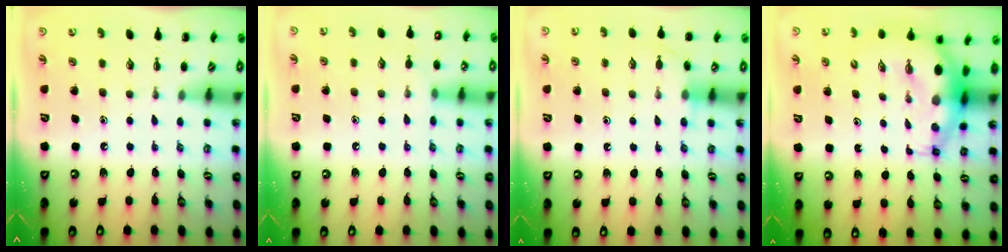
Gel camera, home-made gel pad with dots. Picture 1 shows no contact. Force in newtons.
{"total": 7.8, "press": 7.5, "slide": 2.1}
{"total": 6.8, "press": 6.7, "slide": 1.3}
{"total": 7.6, "press": 7.3, "slide": 2.0}